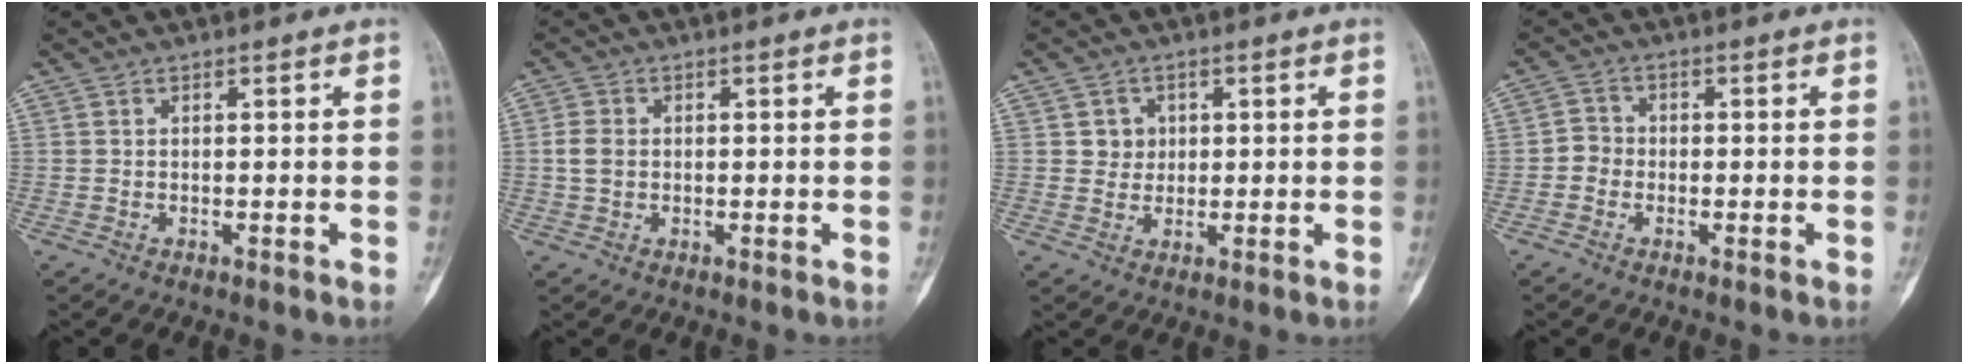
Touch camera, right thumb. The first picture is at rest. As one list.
[{"total": 3.0, "force": [0.1, 2.4, 1.8], "torque": [-0.033, 0.005, 0.000]}, {"total": 3.2, "force": [0.8, 3.0, 0.8], "torque": [0.008, 0.001, 0.010]}, {"total": 2.7, "force": [-0.9, 2.5, 0.8], "torque": [0.007, 0.010, -0.025]}]